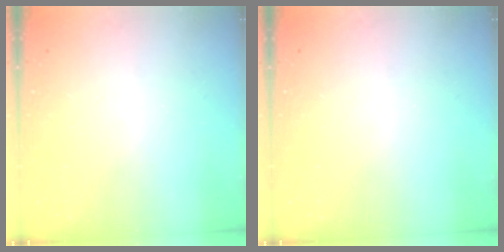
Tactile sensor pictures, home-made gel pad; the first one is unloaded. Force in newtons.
{"total": 0.0}